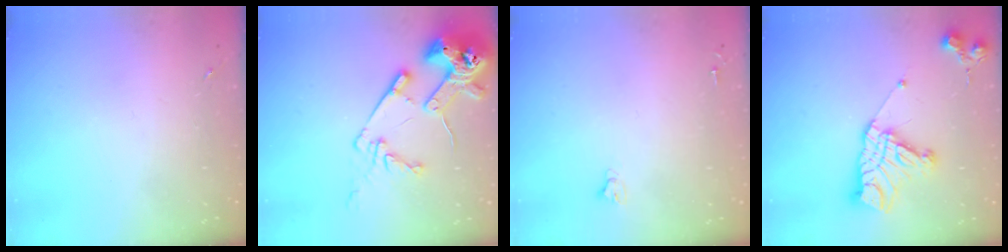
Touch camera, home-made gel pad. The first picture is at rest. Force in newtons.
{"total": 16.9, "press": 16.8, "slide": 1.8}
{"total": 2.4, "press": 2.4, "slide": 0.2}
{"total": 16.2, "press": 16.1, "slide": 1.6}